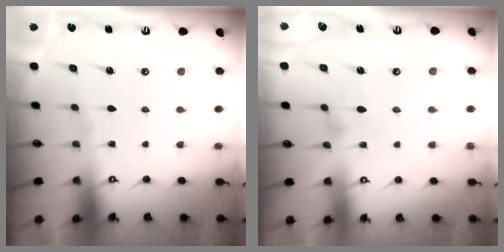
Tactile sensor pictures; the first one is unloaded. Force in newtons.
{"total": 6.4, "press": 6.4, "slide": 0.4}